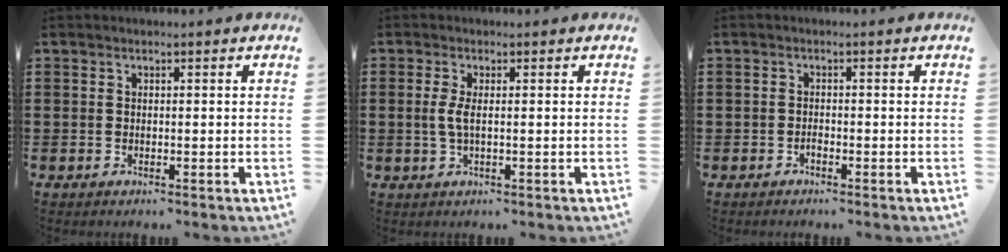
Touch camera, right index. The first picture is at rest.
{"total": 2.7, "force": [0.0, 0.6, 2.7], "torque": [-0.066, -0.006, -0.005]}
{"total": 0.8, "force": [-0.6, 0.4, 0.4], "torque": [-0.008, -0.002, -0.011]}